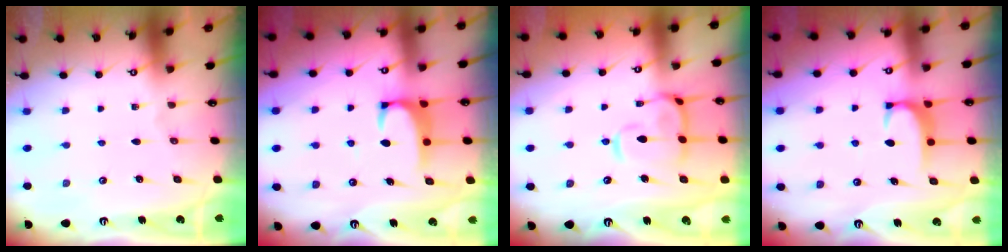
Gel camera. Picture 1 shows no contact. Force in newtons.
{"total": 1.9, "press": 1.8, "slide": 0.3}
{"total": 7.8, "press": 7.7, "slide": 1.3}
{"total": 1.8, "press": 1.7, "slide": 0.4}